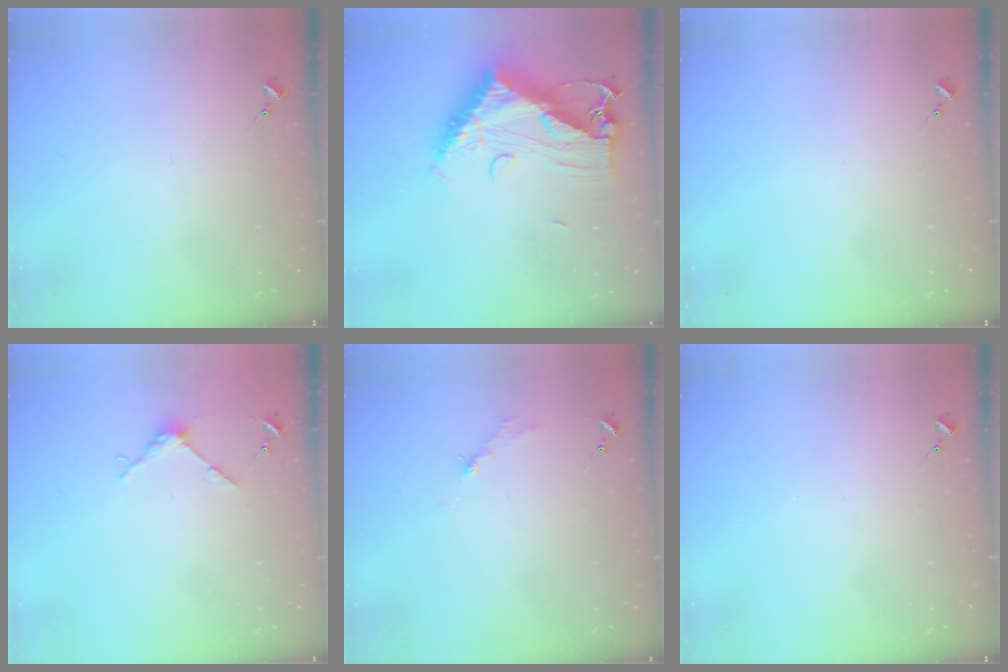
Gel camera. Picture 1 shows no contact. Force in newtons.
{"total": 15.7, "press": 15.6, "slide": 1.5}
{"total": 0.0}
{"total": 3.8, "press": 3.7, "slide": 0.4}
{"total": 2.7, "press": 2.7, "slide": 0.4}
{"total": 0.0}